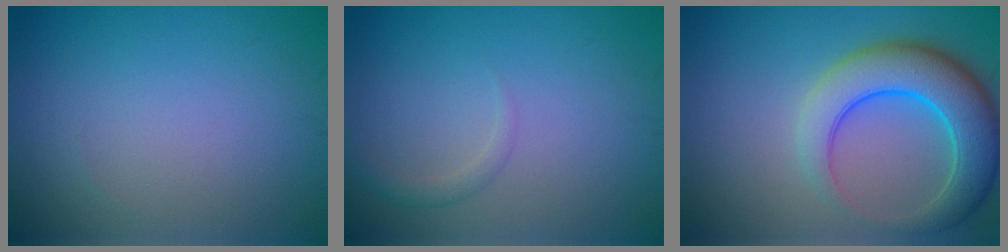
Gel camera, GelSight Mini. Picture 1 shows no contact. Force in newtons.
{"total": 1.2, "press": 1.2, "slide": 0.1}
{"total": 7.6, "press": 7.6, "slide": 0.8}